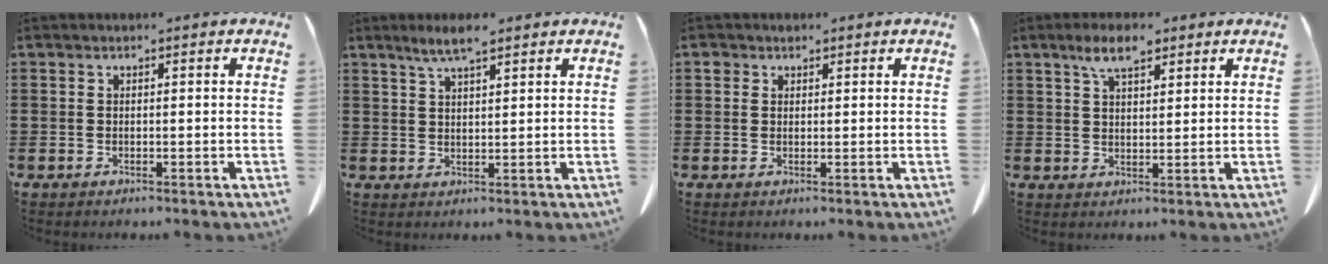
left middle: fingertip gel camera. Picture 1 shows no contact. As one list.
[{"total": 4.4, "force": [3.2, 0.5, 3.0], "torque": [-0.065, -0.001, 0.057]}, {"total": 1.3, "force": [0.8, 0.9, 0.3], "torque": [-0.003, -0.002, 0.015]}, {"total": 5.7, "force": [3.7, 1.9, 3.8], "torque": [-0.084, 0.002, 0.066]}]